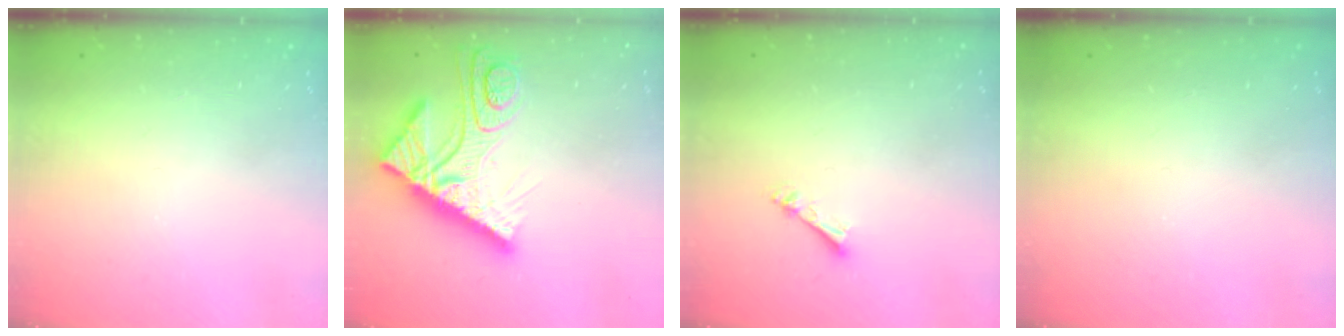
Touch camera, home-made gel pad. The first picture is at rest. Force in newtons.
{"total": 15.3, "press": 15.3, "slide": 1.4}
{"total": 2.4, "press": 2.4, "slide": 0.4}
{"total": 0.0}